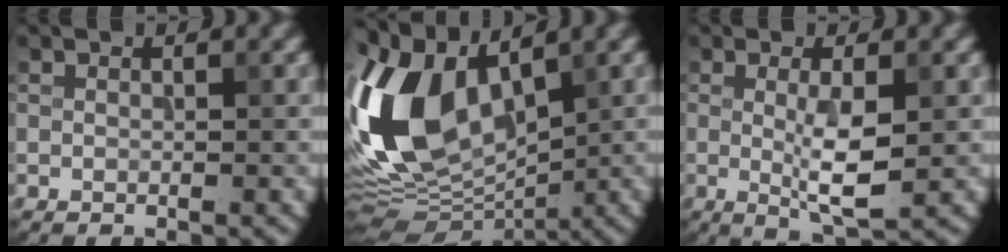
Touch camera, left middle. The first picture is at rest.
{"total": 13.4, "force": [2.4, 7.7, 10.7], "torque": [-0.236, 0.013, 0.026]}
{"total": 4.1, "force": [-0.1, 0.8, 4.0], "torque": [-0.072, -0.008, 0.002]}